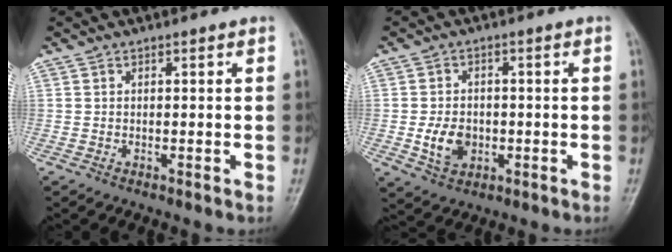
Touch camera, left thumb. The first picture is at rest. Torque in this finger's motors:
{"motor_torque": [0.18, 1.47, 0.49, -0.04, 0.02]}